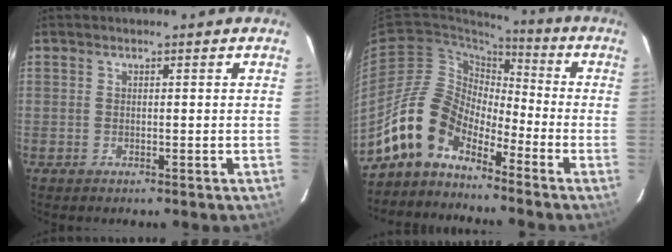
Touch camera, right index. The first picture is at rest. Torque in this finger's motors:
{"motor_torque": [0.88, -0.99, 0.69, 0.07]}